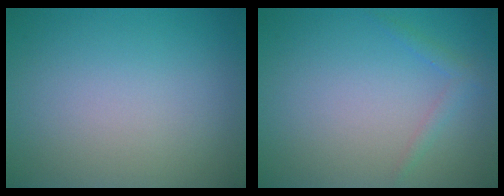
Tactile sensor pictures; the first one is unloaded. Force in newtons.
{"total": 1.2, "press": 1.2, "slide": 0.1}